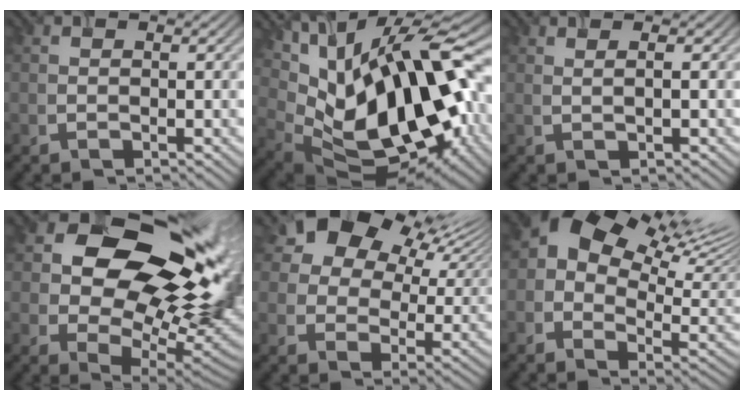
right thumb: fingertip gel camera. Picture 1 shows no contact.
{"total": 19.6, "force": [4.1, 10.2, 16.2], "torque": [-0.292, -0.005, 0.096]}
{"total": 1.5, "force": [0.6, 0.3, 1.3], "torque": [-0.009, -0.003, 0.003]}
{"total": 20.6, "force": [5.2, 14.2, 14.0], "torque": [-0.206, 0.016, 0.111]}
{"total": 14.6, "force": [8.8, 9.3, 7.1], "torque": [-0.144, 0.026, 0.154]}
{"total": 13.8, "force": [6.5, 8.4, 8.8], "torque": [-0.179, 0.005, 0.126]}